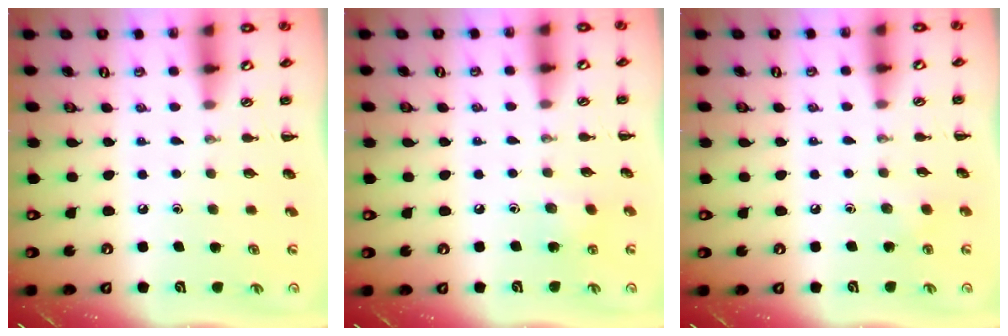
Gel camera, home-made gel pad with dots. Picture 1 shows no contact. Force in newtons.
{"total": 4.6, "press": 4.4, "slide": 1.3}
{"total": 5.2, "press": 4.9, "slide": 1.7}